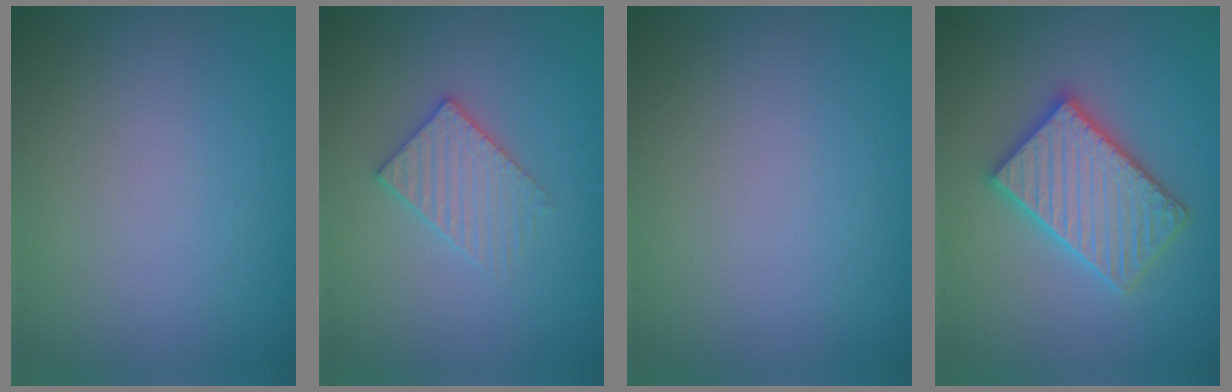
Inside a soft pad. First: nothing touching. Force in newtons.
{"total": 3.0, "press": 3.0, "slide": 0.5}
{"total": 0.0}
{"total": 5.5, "press": 5.5, "slide": 0.8}